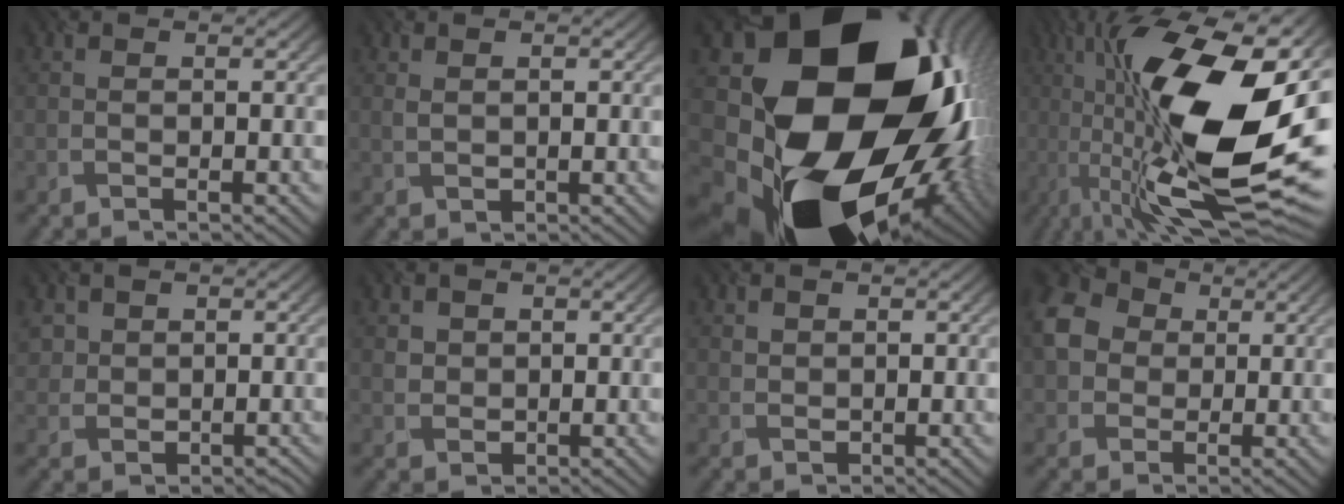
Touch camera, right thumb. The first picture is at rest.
{"total": 1.5, "force": [0.3, 1.0, 1.0], "torque": [-0.023, 0.000, 0.010]}
{"total": 24.4, "force": [-1.3, 19.4, 14.7], "torque": [-0.281, -0.122, -0.011]}
{"total": 20.1, "force": [0.4, 7.2, 18.8], "torque": [-0.313, 0.008, 0.001]}
{"total": 3.6, "force": [0.8, 3.4, 0.9], "torque": [-0.024, -0.001, 0.015]}
{"total": 2.1, "force": [0.6, 2.0, 0.5], "torque": [-0.017, -0.006, 0.011]}
{"total": 1.3, "force": [0.5, 1.1, 0.3], "torque": [-0.011, -0.004, 0.009]}
{"total": 8.4, "force": [1.2, 6.9, 4.7], "torque": [-0.130, 0.014, 0.011]}